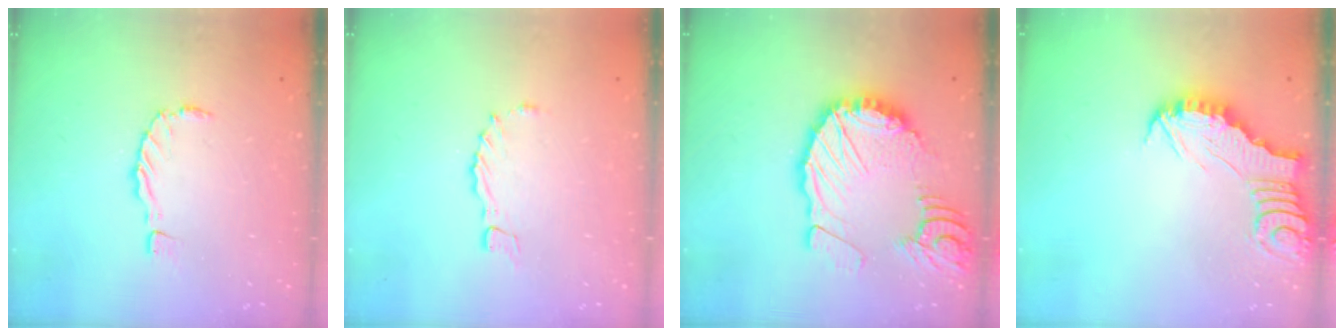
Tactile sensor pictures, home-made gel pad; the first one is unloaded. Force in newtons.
{"total": 1.8, "press": 1.7, "slide": 0.3}
{"total": 18.6, "press": 18.4, "slide": 2.6}
{"total": 2.9, "press": 2.9, "slide": 0.3}